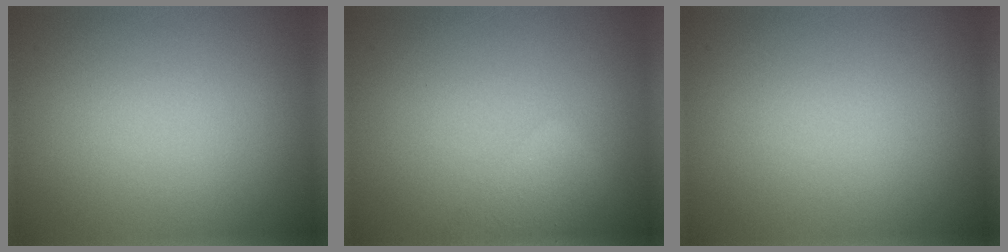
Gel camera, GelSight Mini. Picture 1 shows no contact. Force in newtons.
{"total": 2.5, "press": 2.5, "slide": 0.2}
{"total": 0.0}